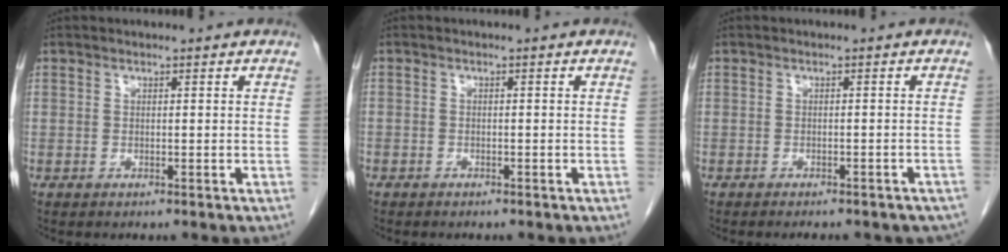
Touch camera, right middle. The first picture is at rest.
{"total": 1.1, "force": [-0.9, 0.6, 0.2], "torque": [-0.006, 0.002, -0.013]}
{"total": 9.2, "force": [-8.1, 2.9, 3.4], "torque": [-0.039, -0.002, -0.078]}